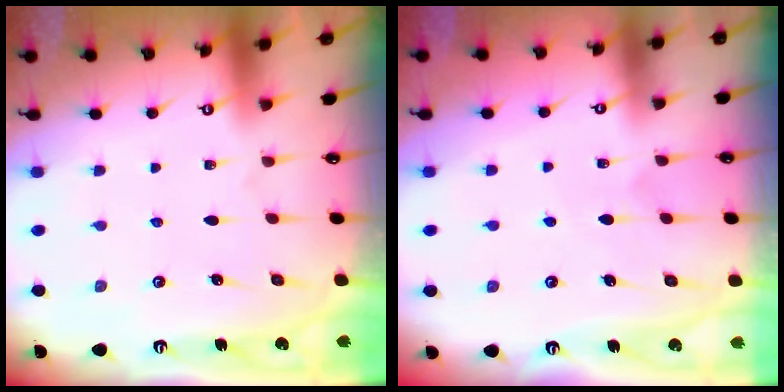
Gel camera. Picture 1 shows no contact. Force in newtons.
{"total": 4.3, "press": 4.2, "slide": 0.4}